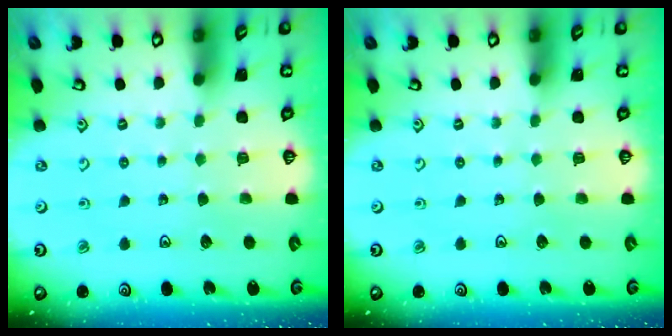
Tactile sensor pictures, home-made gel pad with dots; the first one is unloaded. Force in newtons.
{"total": 0.0}